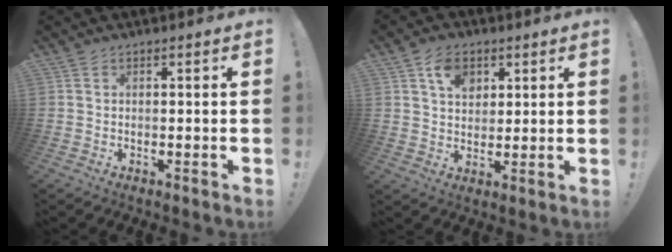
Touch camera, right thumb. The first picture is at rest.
{"total": 8.4, "force": [3.9, 6.1, 4.3], "torque": [-0.061, -0.008, 0.072]}